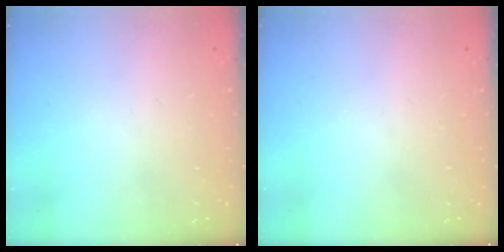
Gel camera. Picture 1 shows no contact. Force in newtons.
{"total": 0.0}